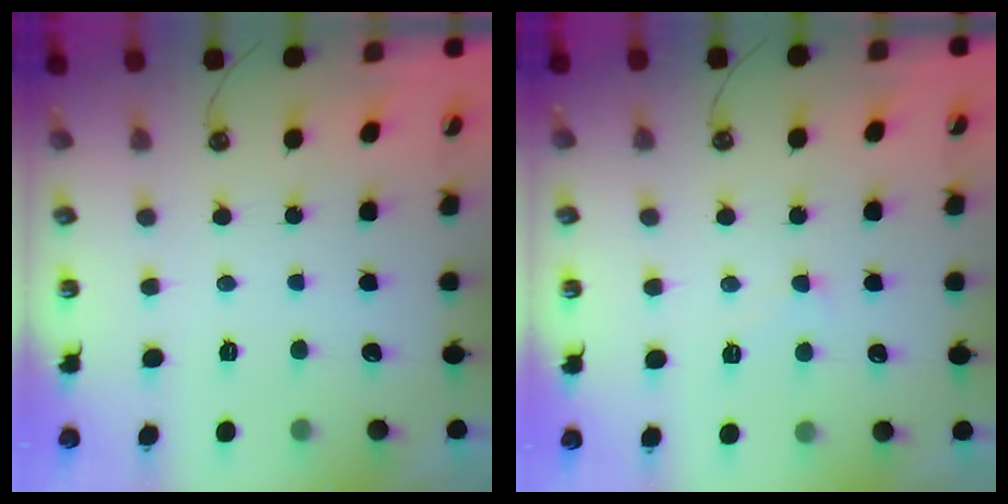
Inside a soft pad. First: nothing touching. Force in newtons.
{"total": 1.4, "press": 1.3, "slide": 0.4}